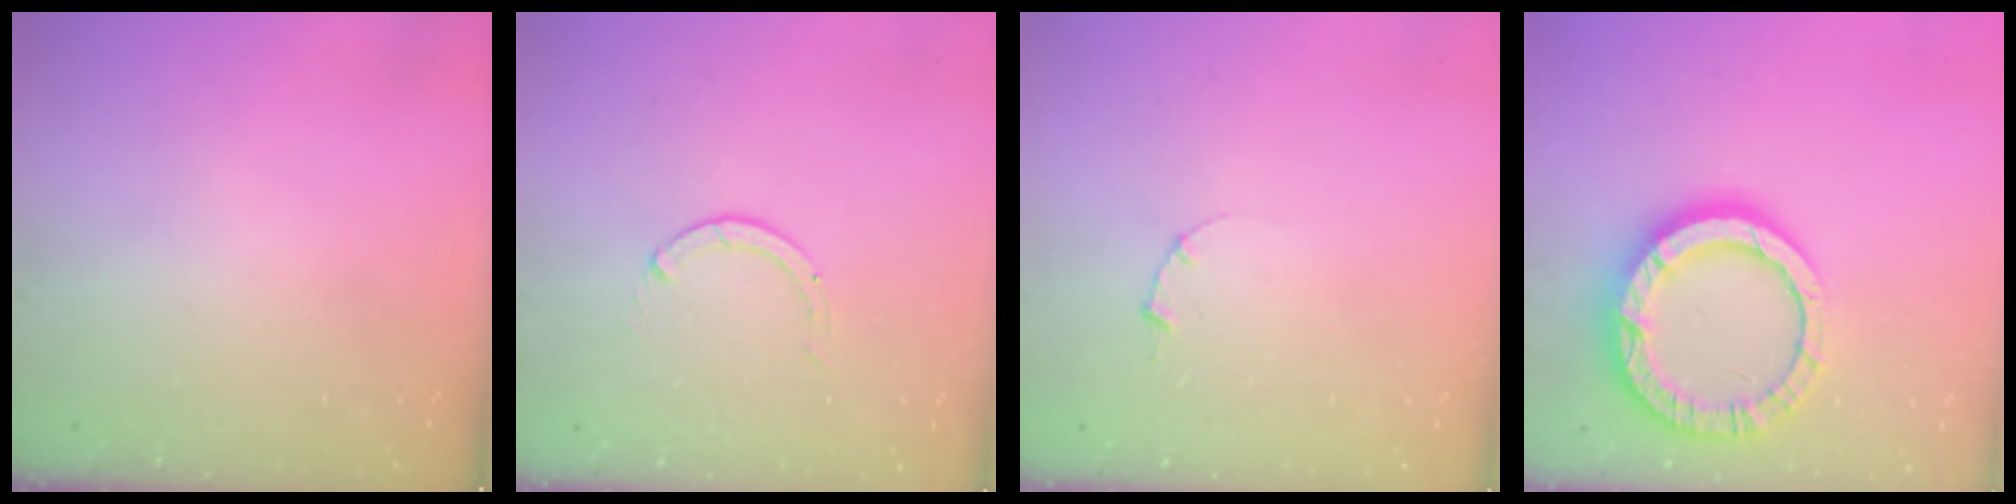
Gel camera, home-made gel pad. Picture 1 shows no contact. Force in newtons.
{"total": 0.0}
{"total": 1.0, "press": 1.0, "slide": 0.3}
{"total": 19.2, "press": 19.1, "slide": 1.9}